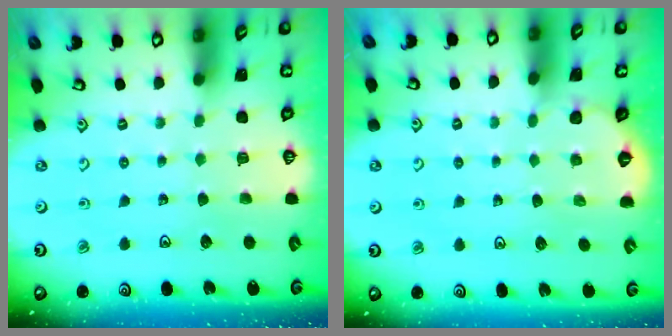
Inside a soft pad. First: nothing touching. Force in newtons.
{"total": 1.8, "press": 1.8, "slide": 0.2}